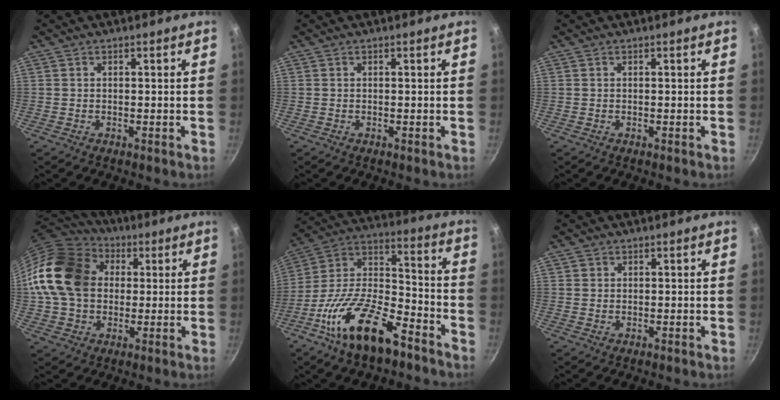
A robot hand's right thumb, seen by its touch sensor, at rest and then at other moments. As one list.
[{"total": 0.0}, {"total": 0.0}, {"total": 19.8, "force": [2.8, 15.4, 12.1], "torque": [-0.212, 0.034, 0.042]}, {"total": 20.7, "force": [-11.7, 9.0, 14.4], "torque": [-0.237, 0.080, -0.226]}, {"total": 1.2, "force": [0.5, 1.1, 0.3], "torque": [0.002, 0.001, 0.007]}]